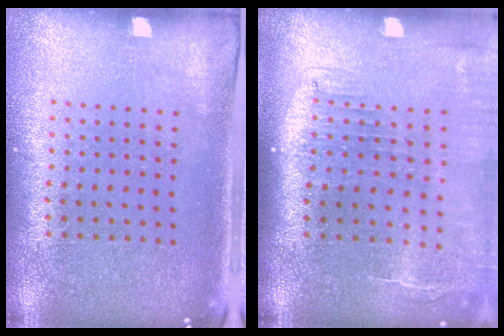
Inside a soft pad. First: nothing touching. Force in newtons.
{"total": 2.1, "press": 1.7, "slide": 1.2}